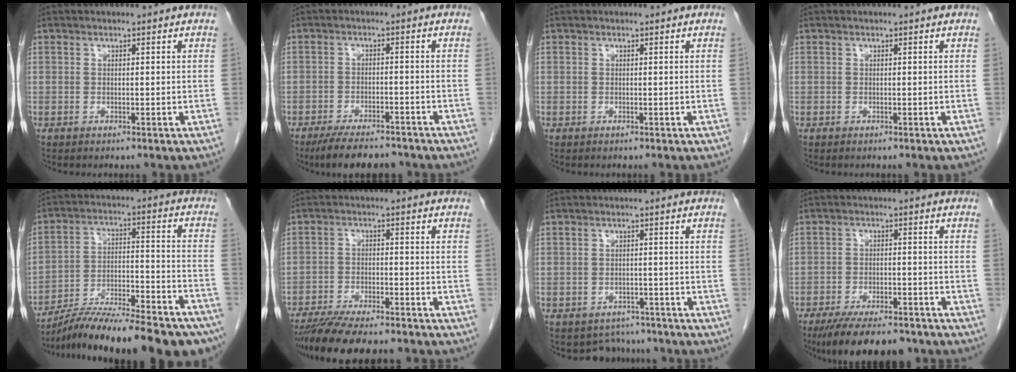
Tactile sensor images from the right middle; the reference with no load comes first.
{"total": 9.2, "force": [-7.8, 2.4, 4.2], "torque": [-0.068, -0.011, -0.118]}
{"total": 0.0}
{"total": 0.0}
{"total": 24.6, "force": [-21.2, 3.4, 12.0], "torque": [-0.136, 0.004, -0.316]}
{"total": 13.4, "force": [-11.6, 2.1, 6.4], "torque": [-0.106, -0.018, -0.178]}
{"total": 4.8, "force": [-4.2, 2.2, -0.6], "torque": [0.010, 0.015, -0.054]}
{"total": 12.3, "force": [-10.0, 3.3, 6.4], "torque": [-0.096, -0.012, -0.150]}